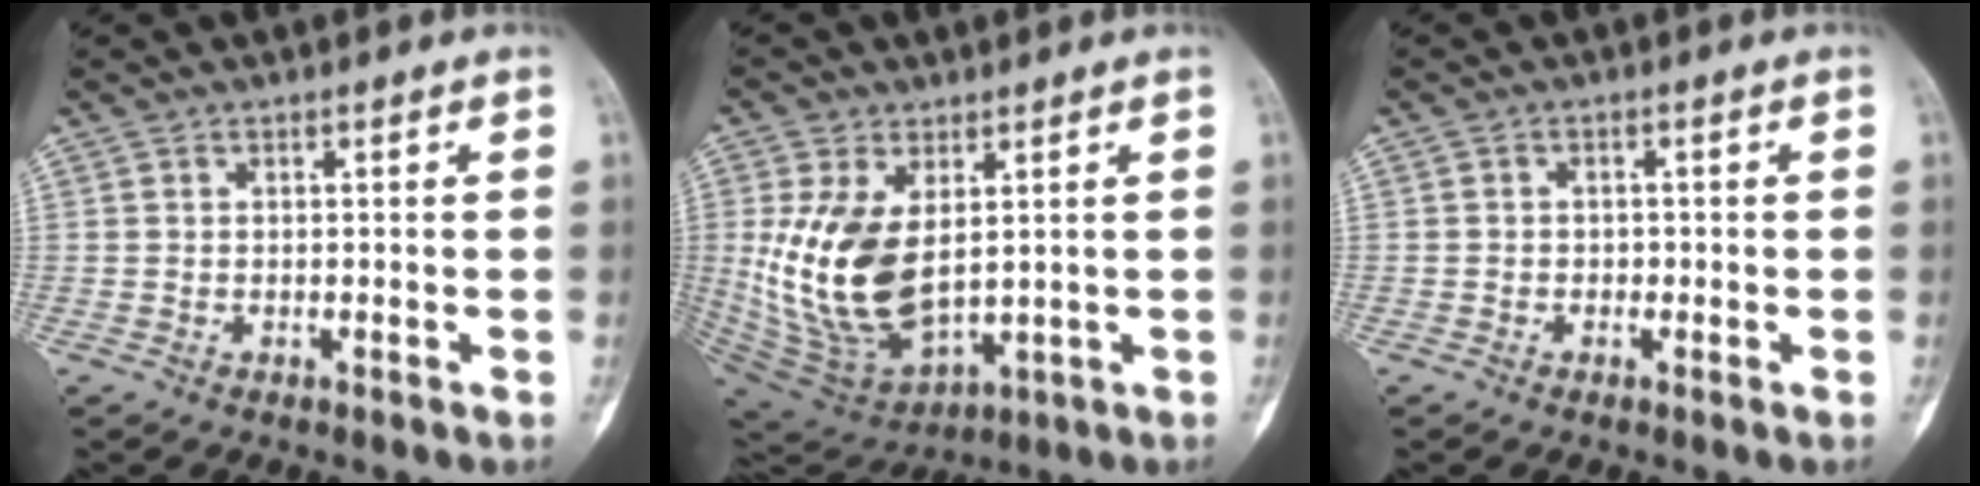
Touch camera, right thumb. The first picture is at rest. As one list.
[{"total": 16.7, "force": [2.4, 9.7, 13.3], "torque": [-0.254, -0.021, 0.072]}, {"total": 1.5, "force": [-0.4, 1.4, 0.4], "torque": [0.003, 0.007, -0.008]}]